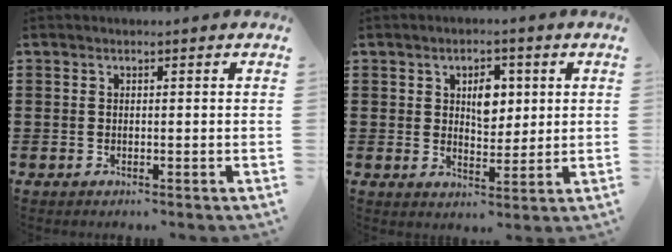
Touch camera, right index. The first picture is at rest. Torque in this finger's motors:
{"motor_torque": [1.08, 0.17, 0.52, 0.11]}